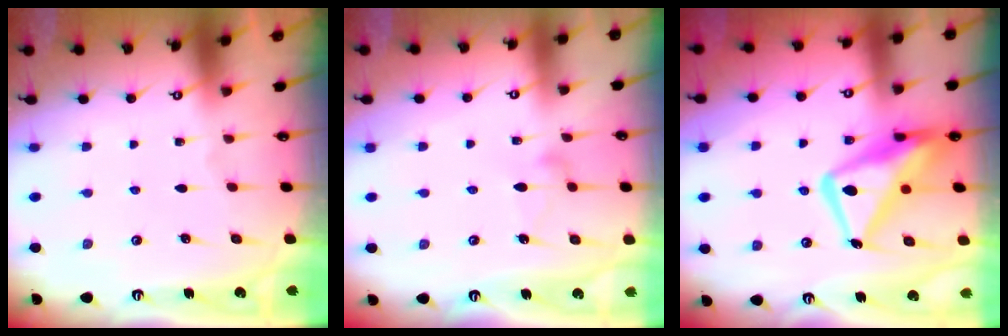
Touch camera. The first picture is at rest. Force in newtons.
{"total": 8.1, "press": 8.1, "slide": 0.5}
{"total": 17.3, "press": 17.2, "slide": 1.7}